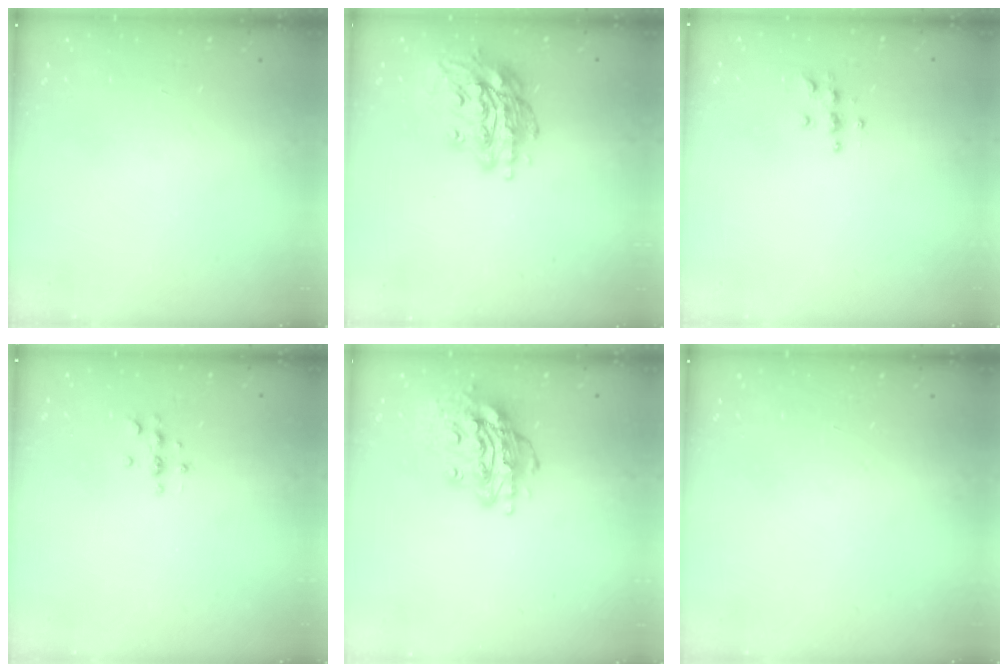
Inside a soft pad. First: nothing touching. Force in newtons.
{"total": 15.3, "press": 15.3, "slide": 0.8}
{"total": 4.9, "press": 4.9, "slide": 0.2}
{"total": 3.0, "press": 3.0, "slide": 0.4}
{"total": 15.5, "press": 15.5, "slide": 1.5}
{"total": 0.0}